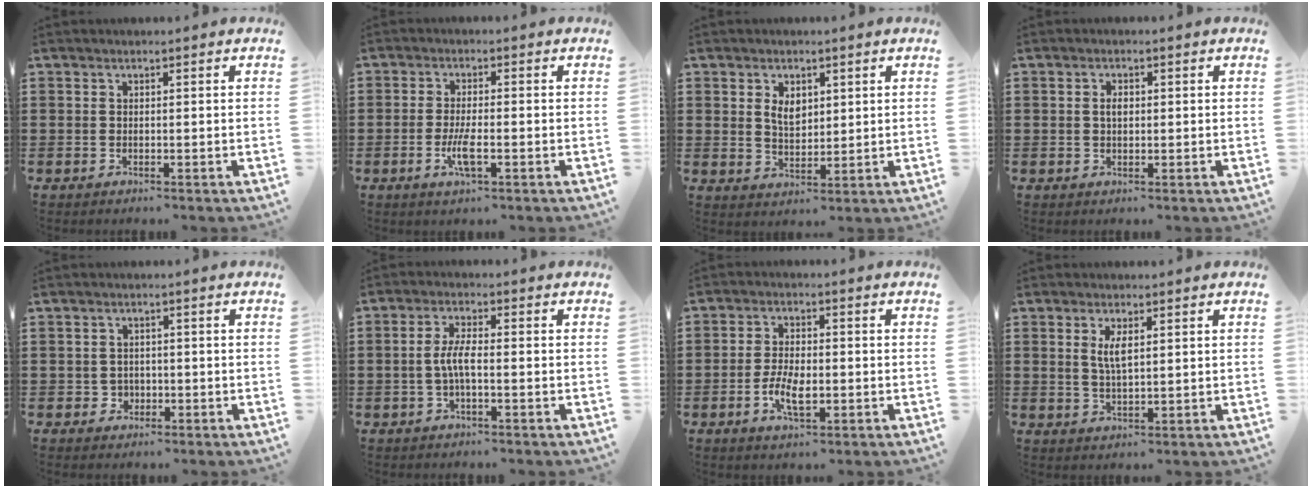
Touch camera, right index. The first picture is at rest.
{"total": 4.0, "force": [-1.5, 0.7, 3.7], "torque": [-0.081, -0.005, -0.033]}
{"total": 3.7, "force": [1.5, 2.3, 2.4], "torque": [-0.046, 0.004, 0.024]}
{"total": 1.8, "force": [0.2, 0.9, 1.5], "torque": [-0.031, 0.006, 0.003]}
{"total": 1.8, "force": [-0.5, 1.7, 0.4], "torque": [-0.014, 0.002, -0.013]}
{"total": 4.1, "force": [-0.7, 1.0, 3.9], "torque": [-0.093, -0.004, -0.022]}
{"total": 5.2, "force": [-1.5, 2.3, 4.4], "torque": [-0.087, 0.003, -0.029]}
{"total": 3.5, "force": [1.2, 1.0, 3.1], "torque": [-0.065, 0.005, 0.018]}